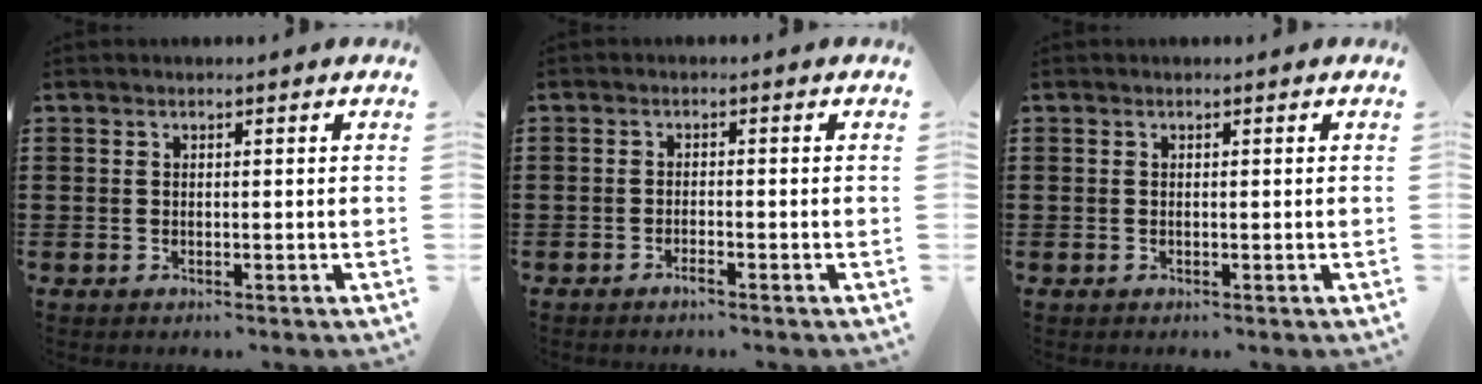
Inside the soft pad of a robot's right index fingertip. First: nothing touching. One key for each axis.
{"total": 1.3, "fx": -1.1, "fy": 0.0, "fz": 0.7, "tx": -0.012, "ty": -0.004, "tz": -0.019}
{"total": 0.0}